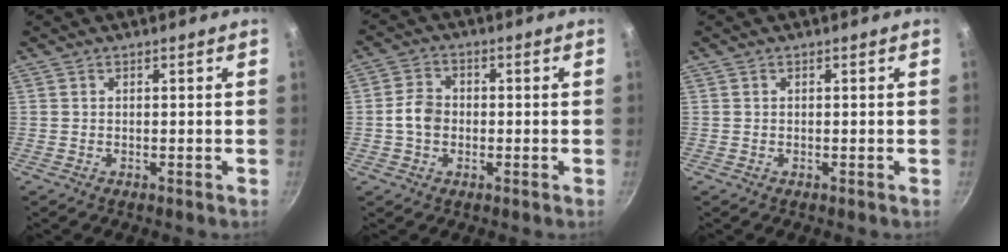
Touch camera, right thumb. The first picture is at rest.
{"total": 5.1, "force": [-0.8, 4.0, 3.0], "torque": [-0.041, 0.018, -0.022]}
{"total": 0.0}